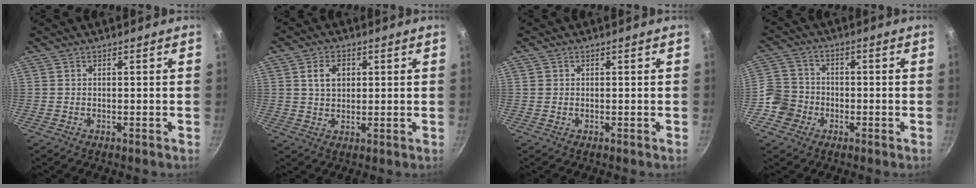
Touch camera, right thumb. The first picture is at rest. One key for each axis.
{"total": 5.3, "fx": 1.5, "fy": 3.8, "fz": 3.3, "tx": -0.040, "ty": 0.001, "tz": 0.026}
{"total": 0.6, "fx": 0.2, "fy": 0.6, "fz": 0.1, "tx": 0.003, "ty": 0.003, "tz": 0.001}
{"total": 7.4, "fx": -2.8, "fy": 6.6, "fz": 1.8, "tx": -0.003, "ty": 0.031, "tz": -0.065}